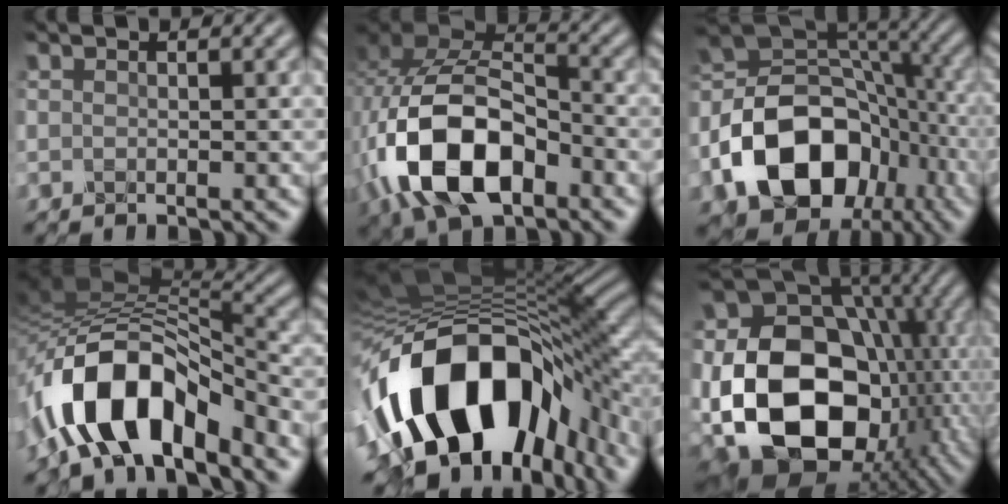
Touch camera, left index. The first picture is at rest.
{"total": 12.4, "force": [-4.7, 7.0, 9.1], "torque": [-0.203, -0.003, -0.094]}
{"total": 14.5, "force": [-5.8, 10.2, 8.5], "torque": [-0.161, -0.010, -0.103]}
{"total": 11.7, "force": [-5.7, 5.3, 8.6], "torque": [-0.150, 0.014, -0.107]}
{"total": 17.5, "force": [-5.5, 10.1, 13.2], "torque": [-0.245, -0.023, -0.079]}
{"total": 21.3, "force": [-3.1, 16.0, 13.6], "torque": [-0.283, -0.002, -0.046]}